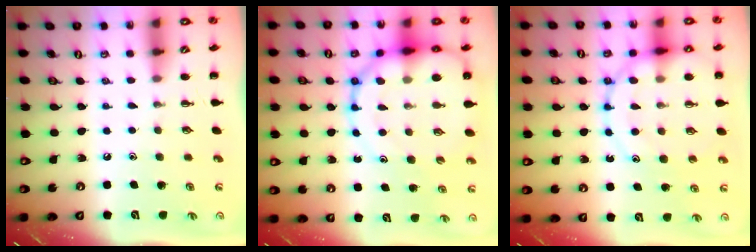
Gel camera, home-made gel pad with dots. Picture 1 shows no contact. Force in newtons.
{"total": 19.0, "press": 18.5, "slide": 4.1}
{"total": 16.6, "press": 16.4, "slide": 2.7}